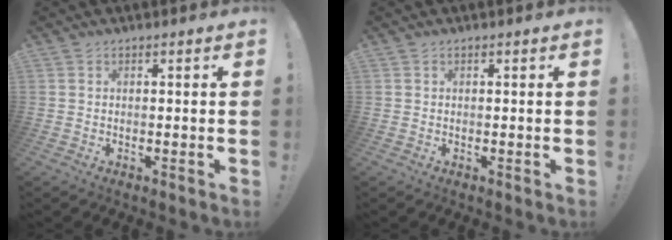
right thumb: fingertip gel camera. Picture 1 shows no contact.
{"total": 0.0}